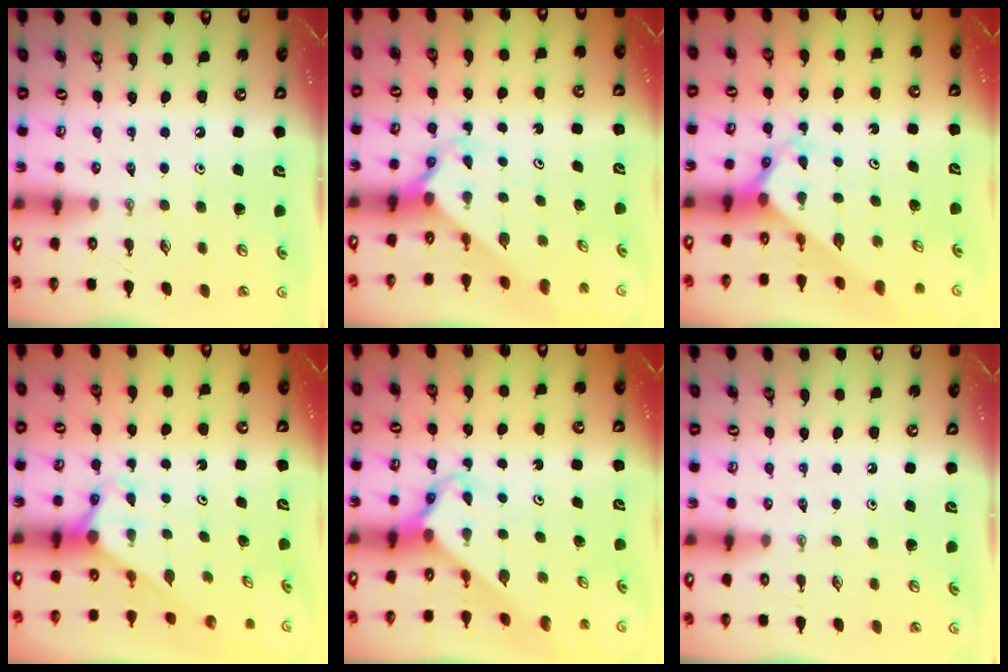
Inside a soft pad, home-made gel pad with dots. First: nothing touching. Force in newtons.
{"total": 2.3, "press": 2.3, "slide": 0.2}
{"total": 2.5, "press": 2.5, "slide": 0.1}
{"total": 2.9, "press": 2.9, "slide": 0.0}
{"total": 2.5, "press": 2.5, "slide": 0.2}
{"total": 0.0}